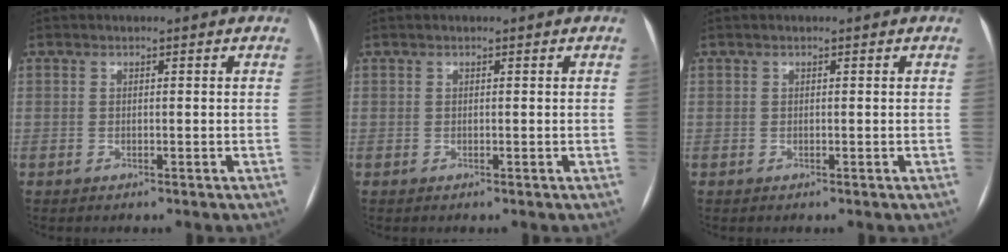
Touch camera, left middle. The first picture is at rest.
{"total": 0.0}
{"total": 0.0}